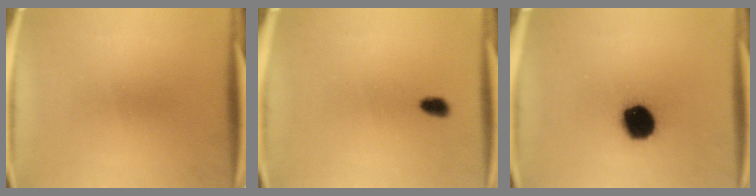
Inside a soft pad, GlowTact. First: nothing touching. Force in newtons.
{"total": 2.2}
{"total": 13.7}